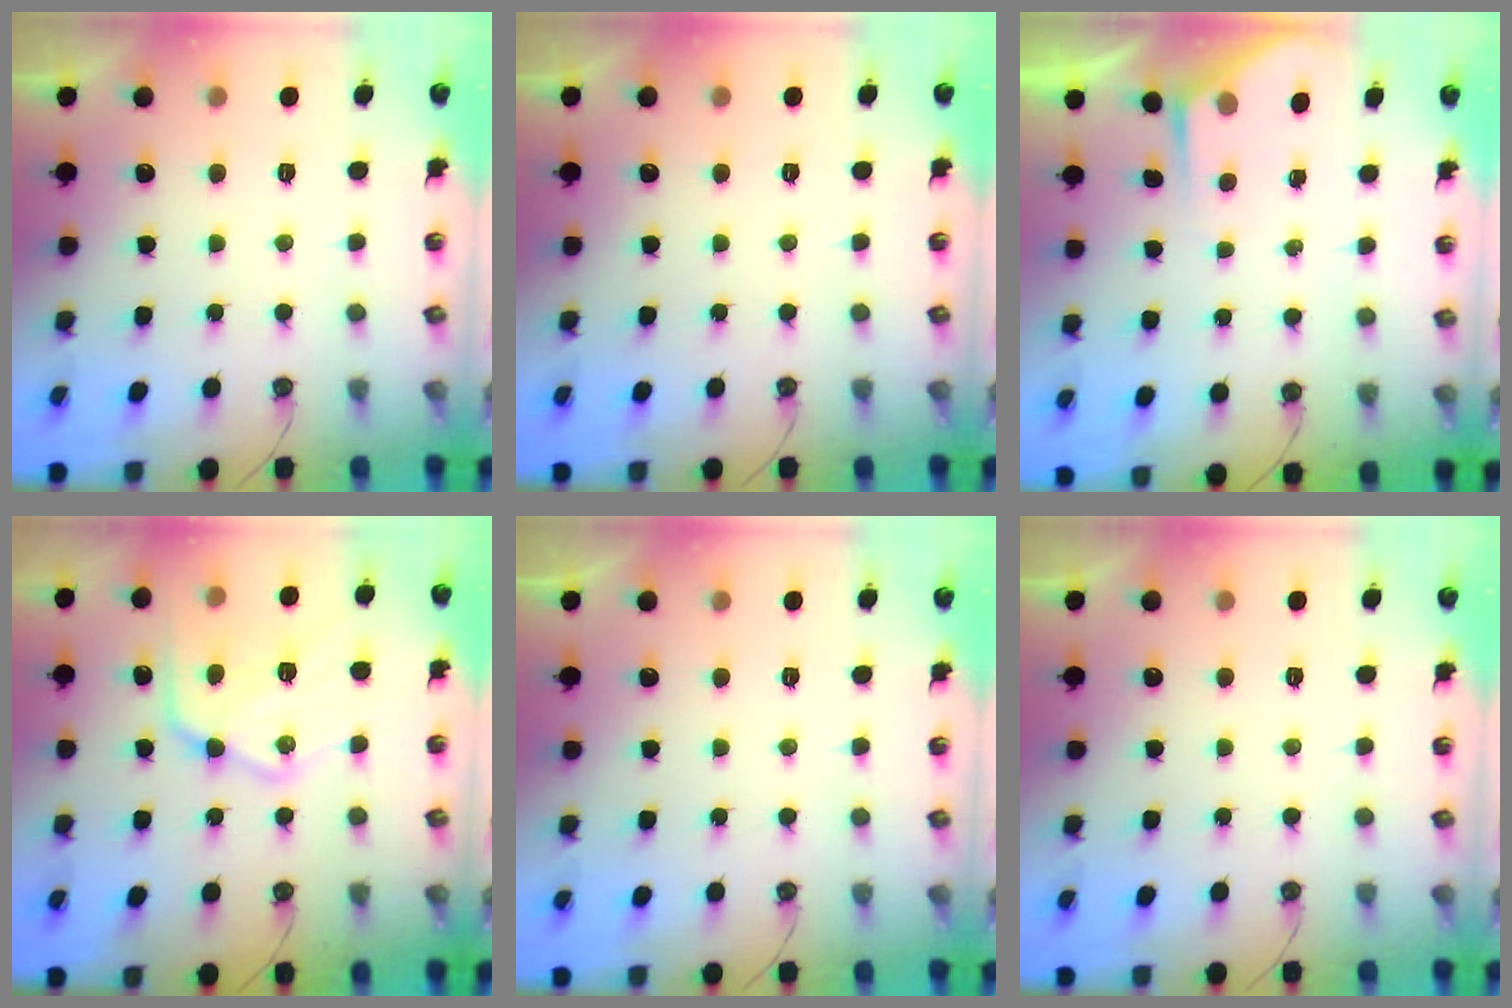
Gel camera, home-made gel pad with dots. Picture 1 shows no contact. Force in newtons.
{"total": 0.0}
{"total": 2.9, "press": 2.8, "slide": 0.5}
{"total": 18.8, "press": 18.8, "slide": 1.7}
{"total": 0.0}
{"total": 0.0}